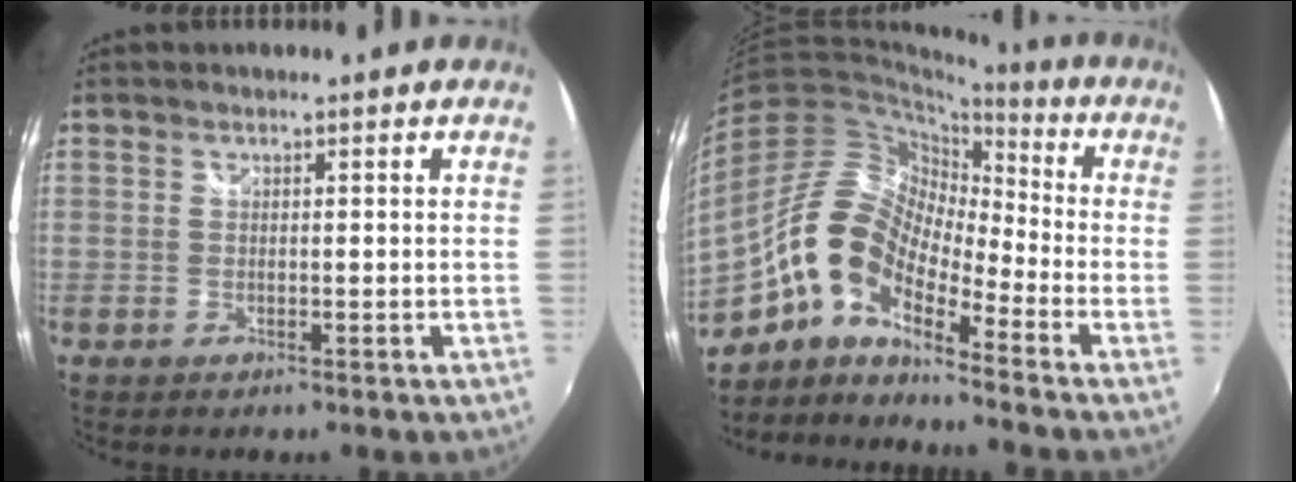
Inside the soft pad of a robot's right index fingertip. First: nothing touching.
{"total": 12.7, "force": [-6.7, 5.6, 9.2], "torque": [-0.161, 0.018, -0.145]}